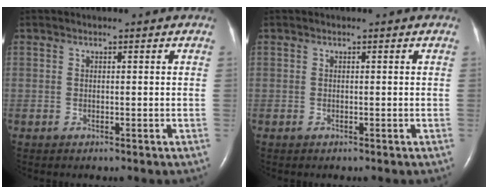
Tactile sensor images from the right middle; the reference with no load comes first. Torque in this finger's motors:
{"motor_torque": [-0.15, 0.07, -0.04, 0.01]}